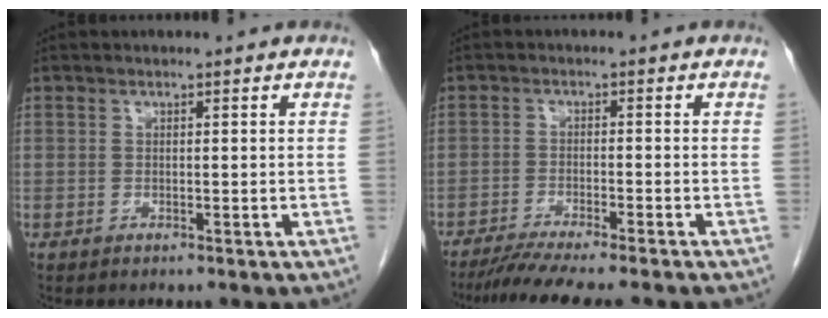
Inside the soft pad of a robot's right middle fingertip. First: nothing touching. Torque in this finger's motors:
{"motor_torque": [1.15, -0.99, 0.13, 0.07]}